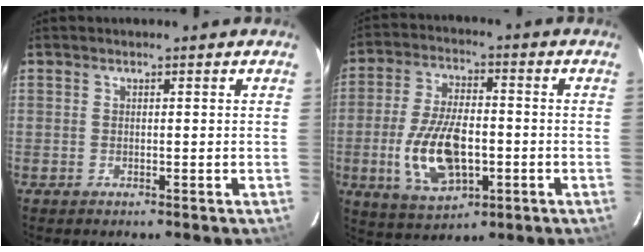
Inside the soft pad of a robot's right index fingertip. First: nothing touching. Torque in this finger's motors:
{"motor_torque": [0.43, -0.39, 0.37, 0.18]}